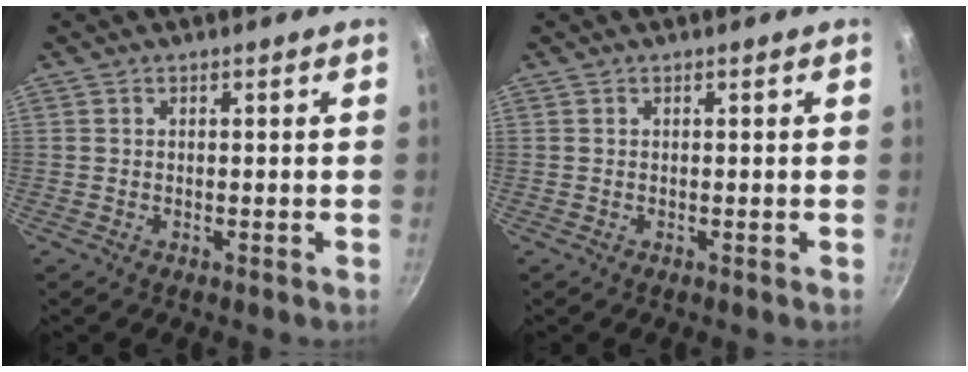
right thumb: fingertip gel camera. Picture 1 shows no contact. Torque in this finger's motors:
{"motor_torque": [-0.06, 0.05, 0.00, 0.00, 0.01]}